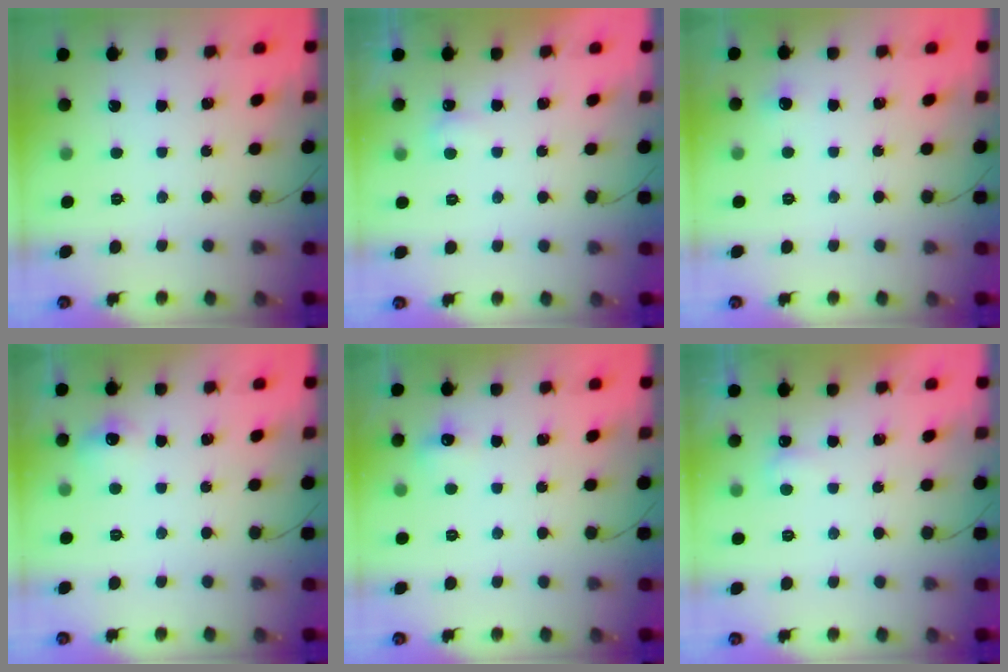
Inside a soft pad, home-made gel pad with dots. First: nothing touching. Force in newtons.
{"total": 2.5, "press": 2.4, "slide": 0.5}
{"total": 3.6, "press": 3.4, "slide": 1.3}
{"total": 6.3, "press": 6.2, "slide": 1.2}
{"total": 5.7, "press": 5.4, "slide": 1.7}
{"total": 2.5, "press": 2.4, "slide": 0.5}